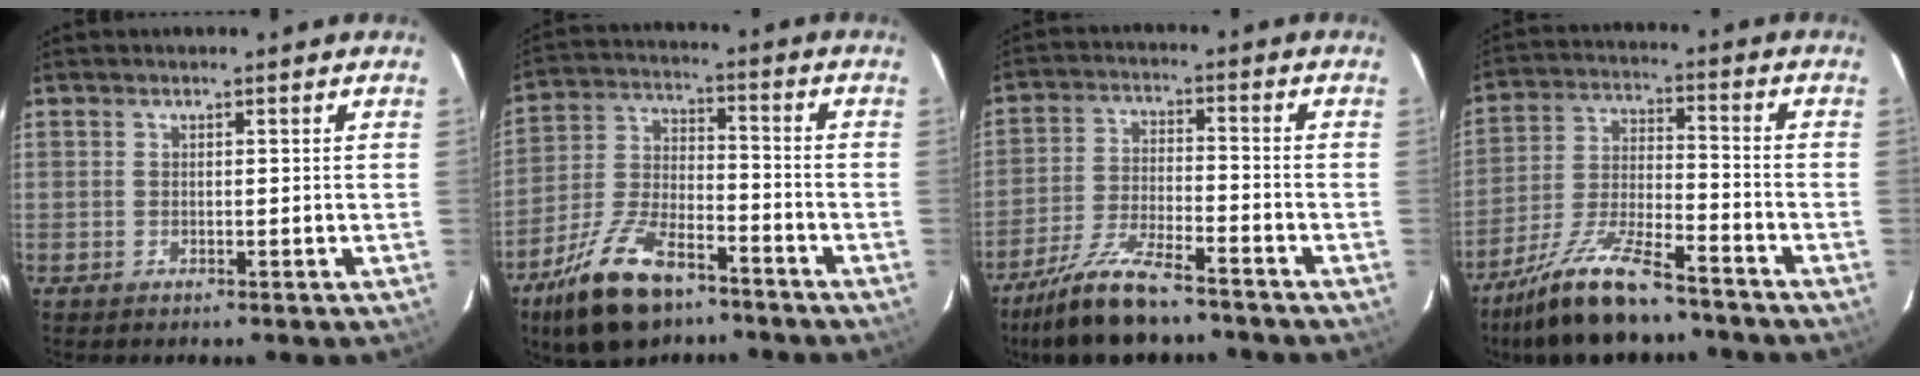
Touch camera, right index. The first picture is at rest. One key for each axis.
{"total": 16.3, "fx": -10.9, "fy": 7.2, "fz": 9.8, "tx": -0.210, "ty": -0.008, "tz": -0.197}
{"total": 13.4, "fx": -11.0, "fy": 2.9, "fz": 7.0, "tx": -0.155, "ty": -0.019, "tz": -0.198}
{"total": 15.2, "fx": -12.2, "fy": 3.4, "fz": 8.5, "tx": -0.182, "ty": -0.016, "tz": -0.218}